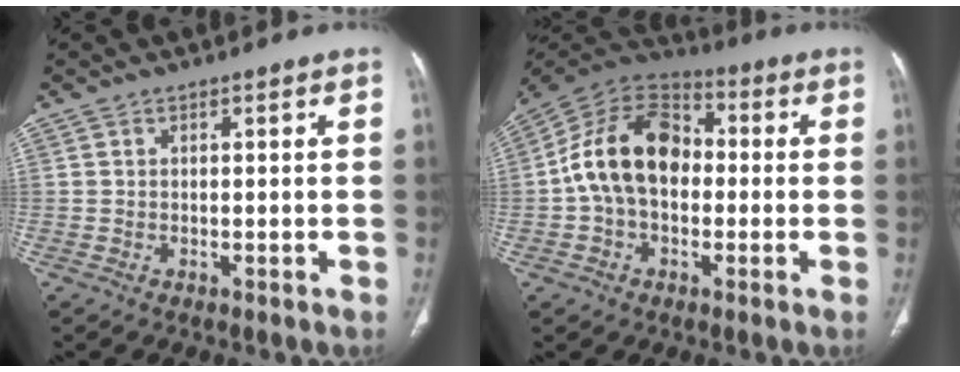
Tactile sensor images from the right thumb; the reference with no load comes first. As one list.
[{"total": 16.3, "force": [-0.3, 11.4, 11.6], "torque": [-0.190, 0.038, -0.017]}]